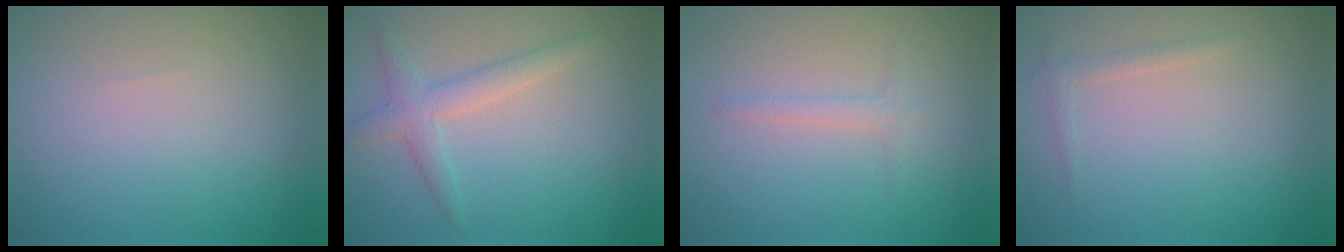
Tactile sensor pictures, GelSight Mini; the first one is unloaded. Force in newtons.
{"total": 2.5, "press": 2.5, "slide": 0.1}
{"total": 1.1, "press": 1.1, "slide": 0.1}
{"total": 1.0, "press": 1.0, "slide": 0.0}